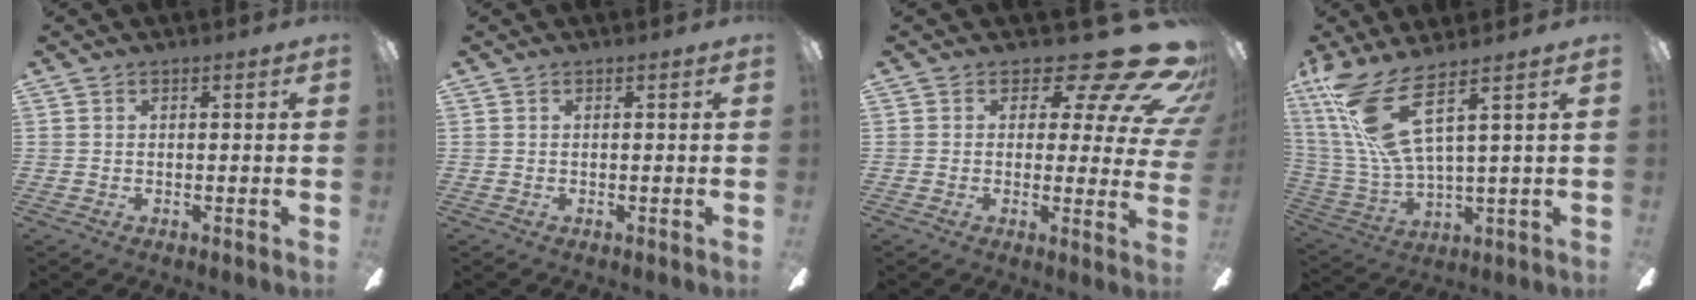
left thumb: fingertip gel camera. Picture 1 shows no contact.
{"total": 0.0}
{"total": 16.7, "force": [11.0, 6.1, 11.0], "torque": [-0.143, -0.083, 0.180]}
{"total": 16.1, "force": [8.0, 4.1, 13.4], "torque": [-0.294, -0.025, 0.135]}